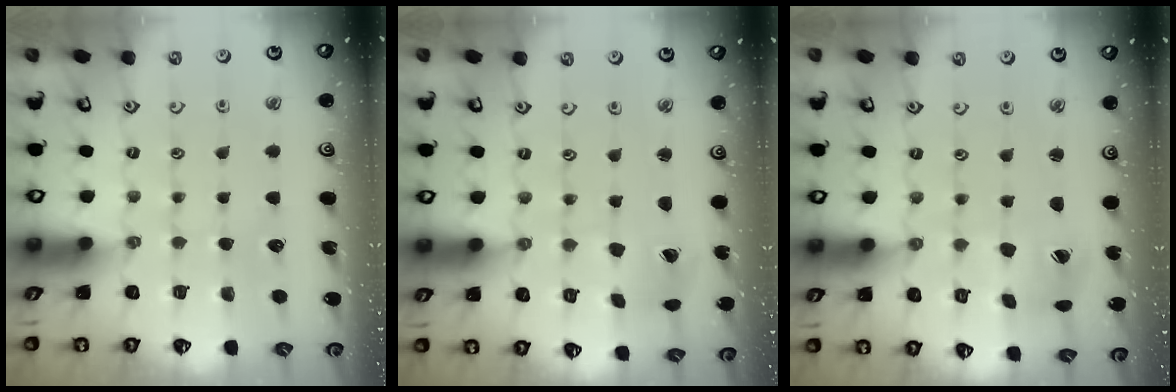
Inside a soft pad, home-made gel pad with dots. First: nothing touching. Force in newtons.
{"total": 1.4, "press": 1.4, "slide": 0.2}
{"total": 3.7, "press": 3.7, "slide": 0.5}